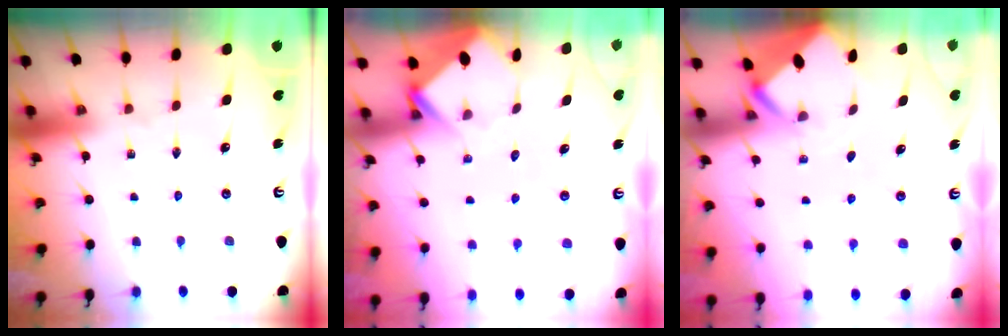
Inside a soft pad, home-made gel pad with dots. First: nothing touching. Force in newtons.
{"total": 3.8, "press": 3.8, "slide": 0.2}
{"total": 2.1, "press": 2.1, "slide": 0.0}